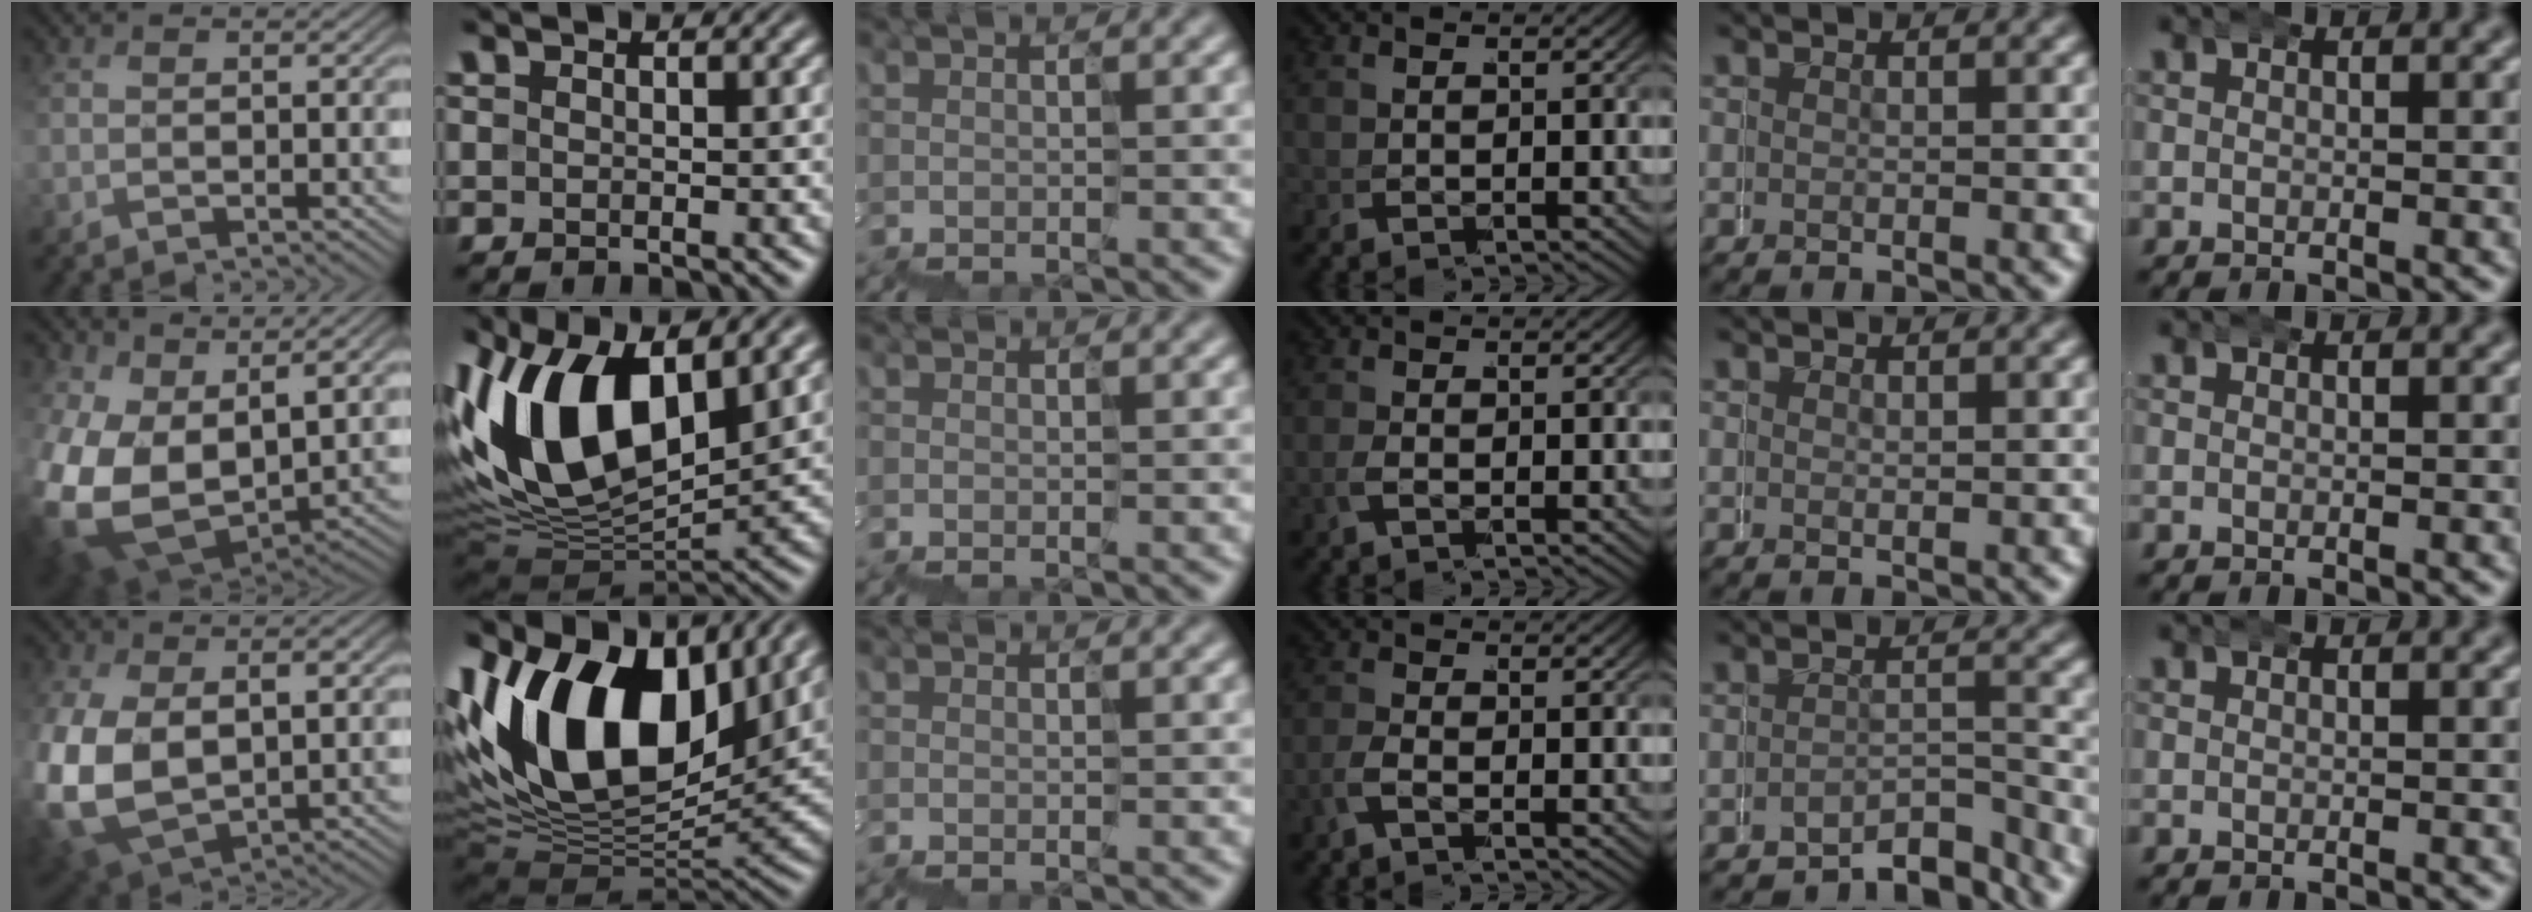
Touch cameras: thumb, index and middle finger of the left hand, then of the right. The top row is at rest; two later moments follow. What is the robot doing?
{"motion": "wrap", "object": "belt"}